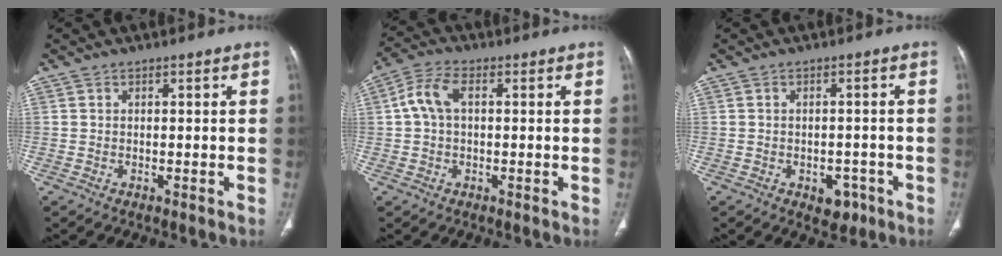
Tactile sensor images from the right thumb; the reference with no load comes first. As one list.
[{"total": 6.1, "force": [0.8, 3.6, 4.9], "torque": [-0.104, 0.021, 0.012]}, {"total": 4.1, "force": [-2.1, 2.7, 2.3], "torque": [-0.011, 0.010, -0.021]}]